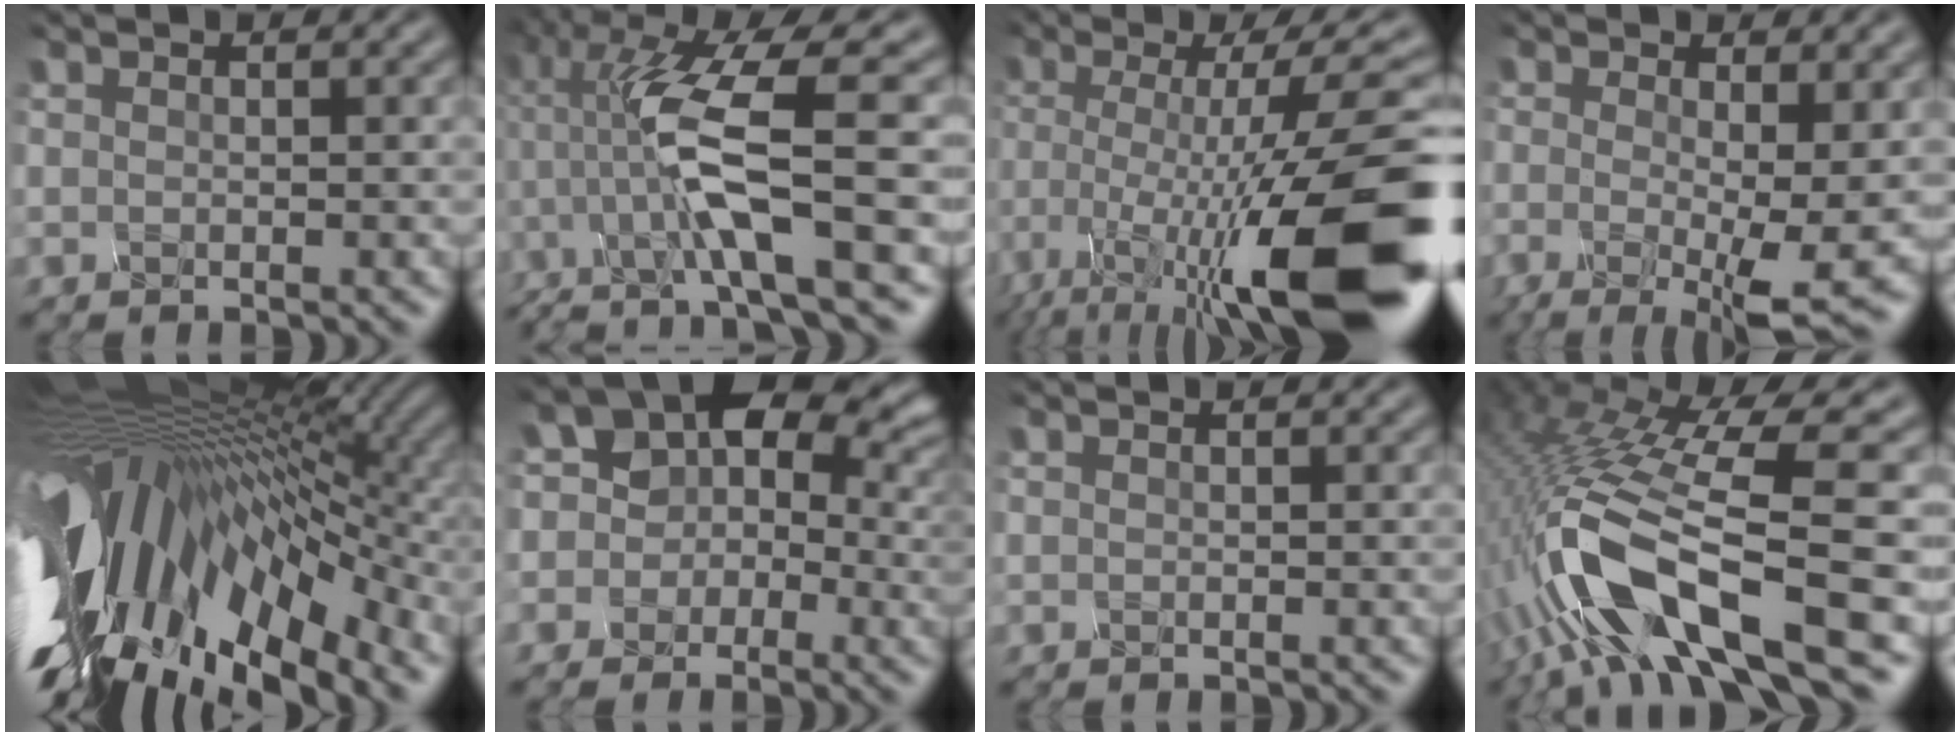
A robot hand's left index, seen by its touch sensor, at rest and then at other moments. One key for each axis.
{"total": 9.9, "fx": -2.4, "fy": 1.3, "fz": 9.5, "tx": -0.198, "ty": 0.008, "tz": -0.020}
{"total": 15.4, "fx": -6.7, "fy": 3.4, "fz": 13.4, "tx": -0.215, "ty": -0.004, "tz": -0.092}
{"total": 7.3, "fx": -1.6, "fy": 1.3, "fz": 7.0, "tx": -0.114, "ty": -0.014, "tz": -0.004}
{"total": 16.0, "fx": -3.0, "fy": 6.5, "fz": 14.2, "tx": -0.252, "ty": -0.019, "tz": -0.032}
{"total": 7.9, "fx": 0.9, "fy": 6.2, "fz": 4.8, "tx": -0.055, "ty": 0.011, "tz": 0.011}
{"total": 0.0}
{"total": 13.4, "fx": -6.0, "fy": 3.8, "fz": 11.4, "tx": -0.244, "ty": 0.005, "tz": -0.072}